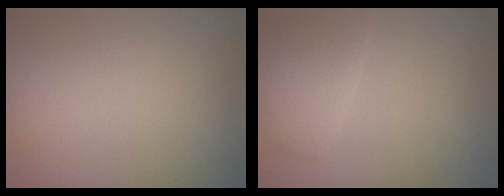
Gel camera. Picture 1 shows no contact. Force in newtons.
{"total": 2.6, "press": 2.6, "slide": 0.2}